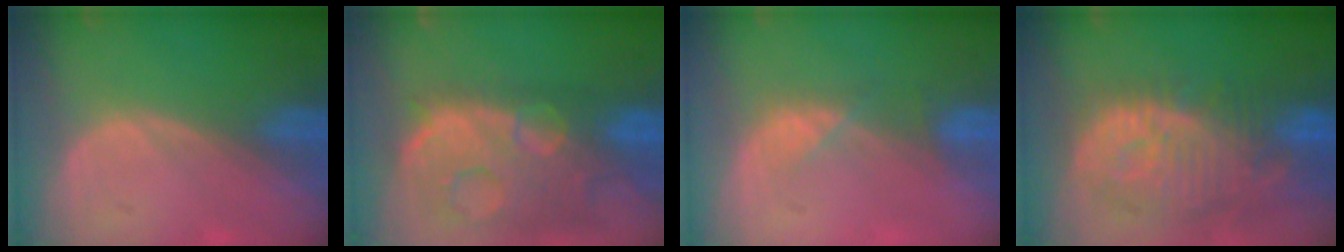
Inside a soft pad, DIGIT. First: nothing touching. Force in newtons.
{"total": 14.3, "press": 11.6, "slide": 8.4}
{"total": 2.6, "press": 2.5, "slide": 0.8}
{"total": 12.6, "press": 11.1, "slide": 5.9}